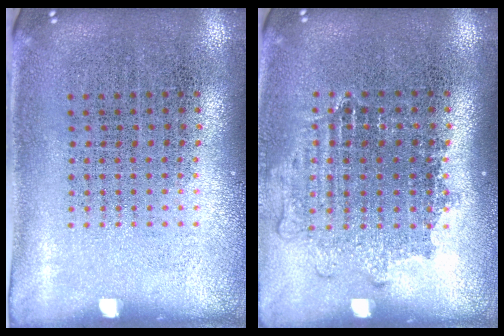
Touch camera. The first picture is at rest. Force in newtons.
{"total": 1.1, "press": 1.1, "slide": 0.4}